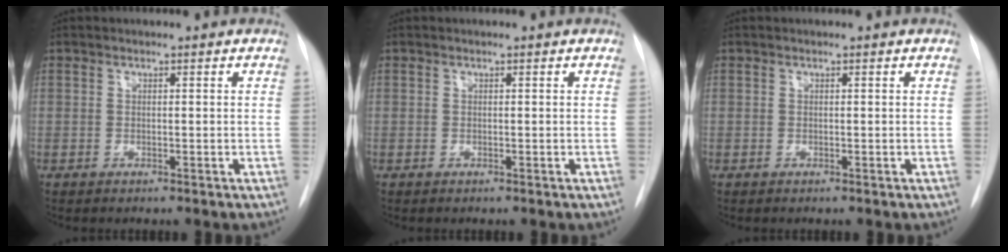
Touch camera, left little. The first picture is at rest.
{"total": 0.0}
{"total": 0.0}